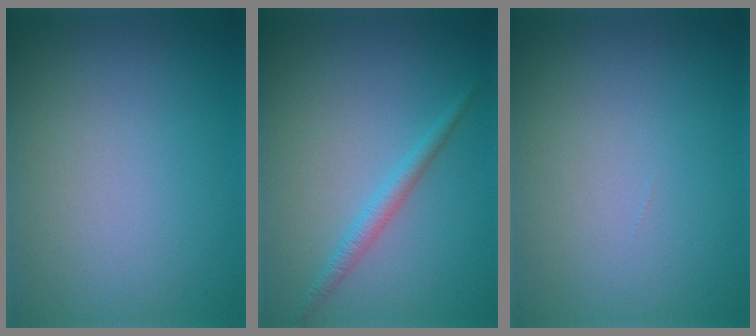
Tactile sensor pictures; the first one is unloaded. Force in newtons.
{"total": 1.6, "press": 1.6, "slide": 0.1}
{"total": 0.0}